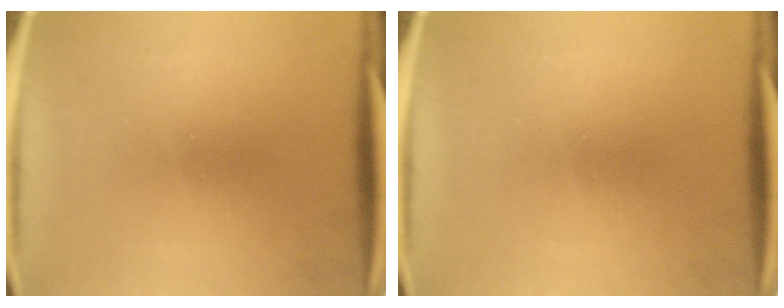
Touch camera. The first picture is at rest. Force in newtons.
{"total": 0.0}